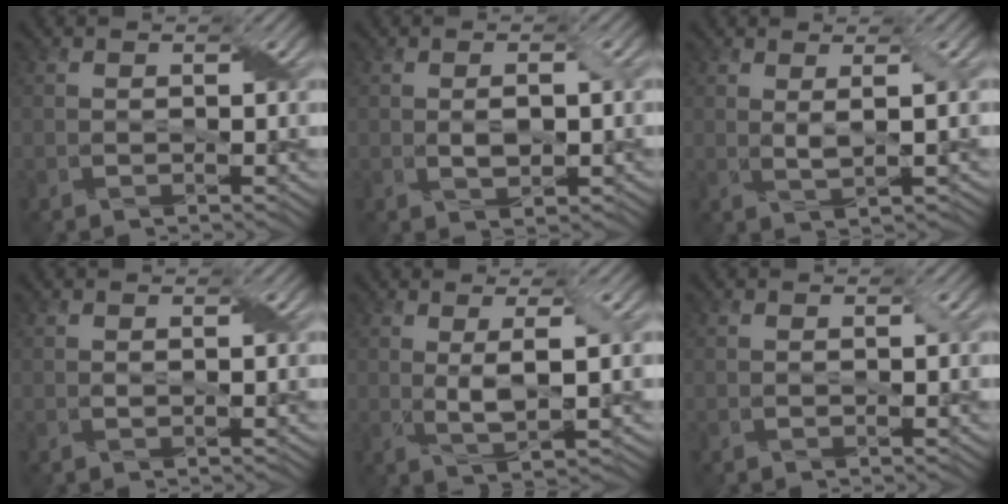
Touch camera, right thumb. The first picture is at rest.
{"total": 2.7, "force": [0.0, 1.2, 2.4], "torque": [-0.045, -0.003, 0.004]}
{"total": 2.5, "force": [0.8, 0.2, 2.4], "torque": [-0.050, 0.003, 0.016]}
{"total": 0.0}
{"total": 4.6, "force": [0.6, 0.8, 4.4], "torque": [-0.092, 0.002, 0.016]}
{"total": 0.6, "force": [0.0, 0.1, 0.6], "torque": [-0.009, 0.000, 0.001]}